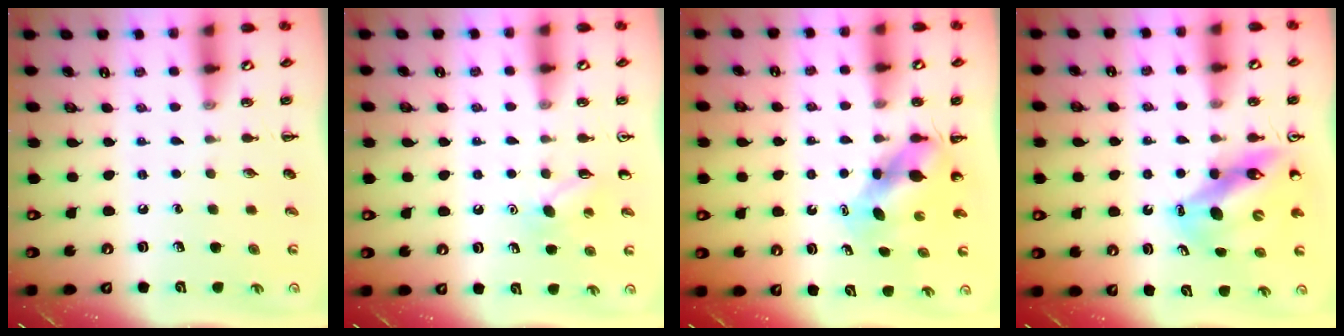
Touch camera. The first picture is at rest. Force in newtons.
{"total": 6.7, "press": 6.5, "slide": 1.7}
{"total": 6.0, "press": 5.9, "slide": 1.0}
{"total": 11.8, "press": 11.2, "slide": 3.8}